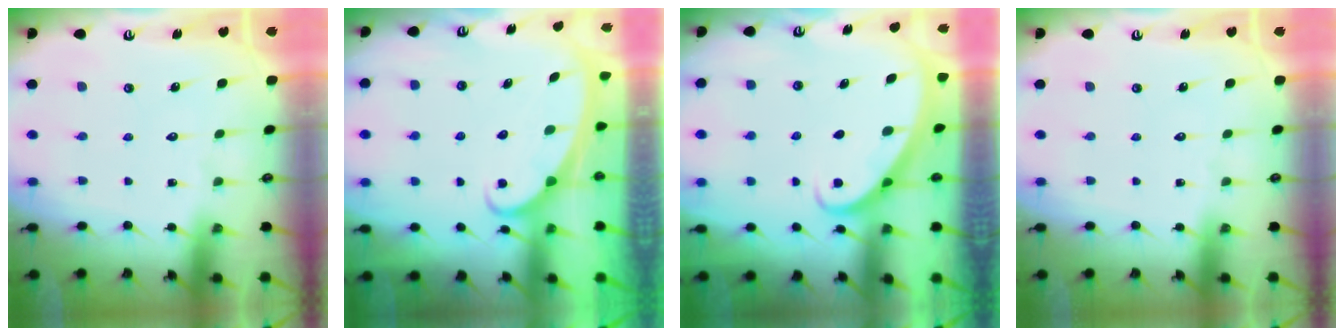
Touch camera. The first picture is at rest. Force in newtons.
{"total": 1.9, "press": 1.9, "slide": 0.1}
{"total": 2.7, "press": 2.7, "slide": 0.2}
{"total": 0.0}